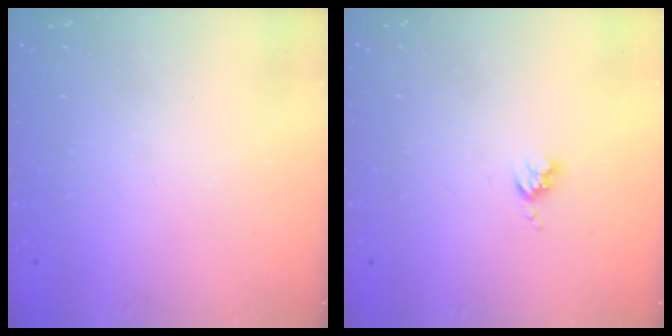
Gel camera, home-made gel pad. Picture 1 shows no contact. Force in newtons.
{"total": 3.6, "press": 3.6, "slide": 0.6}